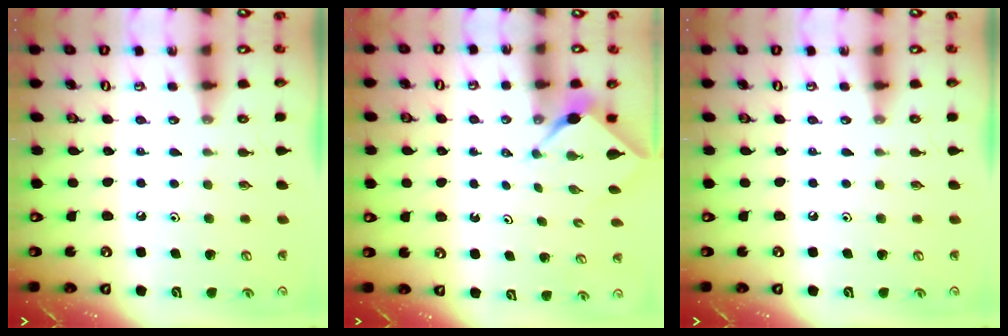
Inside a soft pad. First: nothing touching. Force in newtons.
{"total": 2.5, "press": 2.5, "slide": 0.3}
{"total": 0.0}